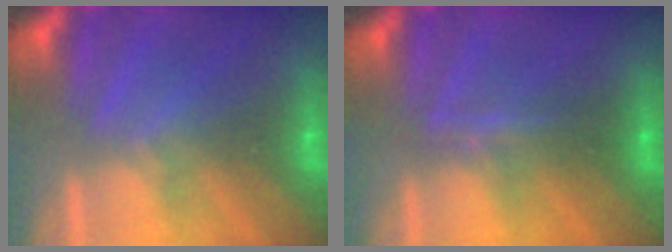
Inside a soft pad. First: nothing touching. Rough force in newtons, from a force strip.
{"total": 2.3}